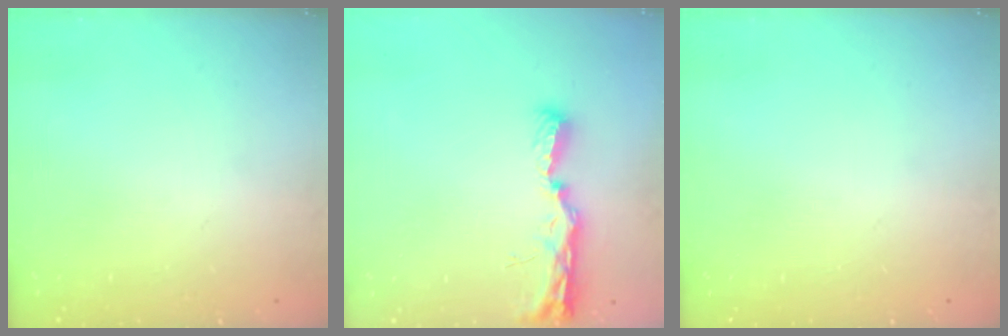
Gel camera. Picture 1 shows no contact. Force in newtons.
{"total": 11.2, "press": 9.8, "slide": 5.4}
{"total": 0.0}